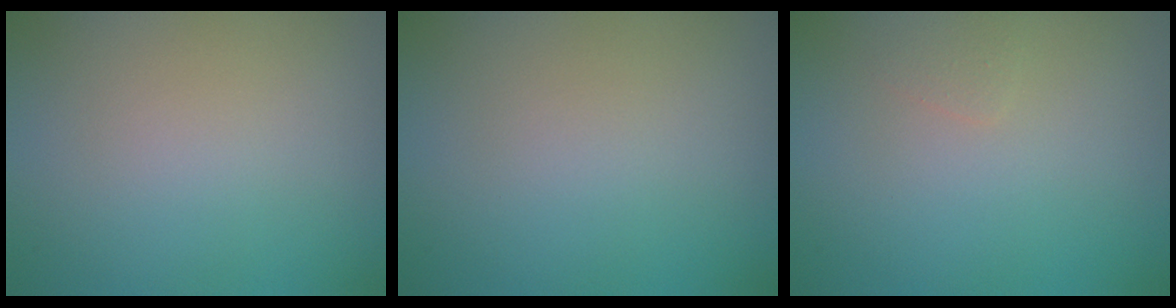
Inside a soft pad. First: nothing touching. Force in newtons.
{"total": 0.0}
{"total": 0.6, "press": 0.6, "slide": 0.1}